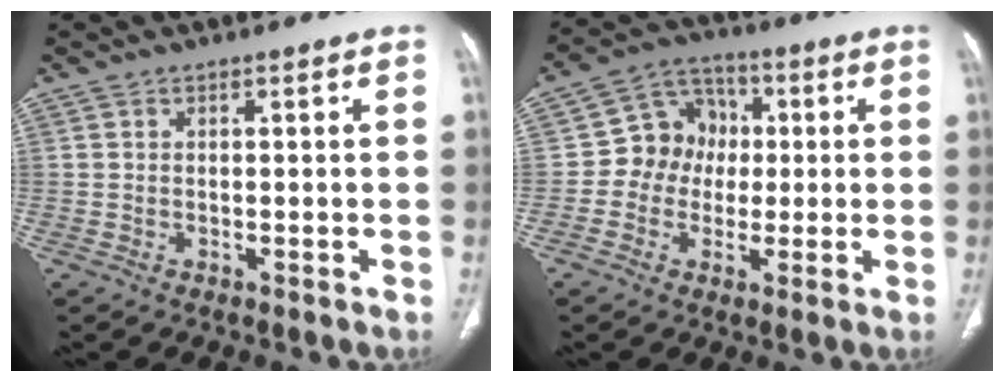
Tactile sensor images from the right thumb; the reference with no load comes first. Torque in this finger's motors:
{"motor_torque": [-0.27, 0.42, -0.05, -0.13, 0.01]}